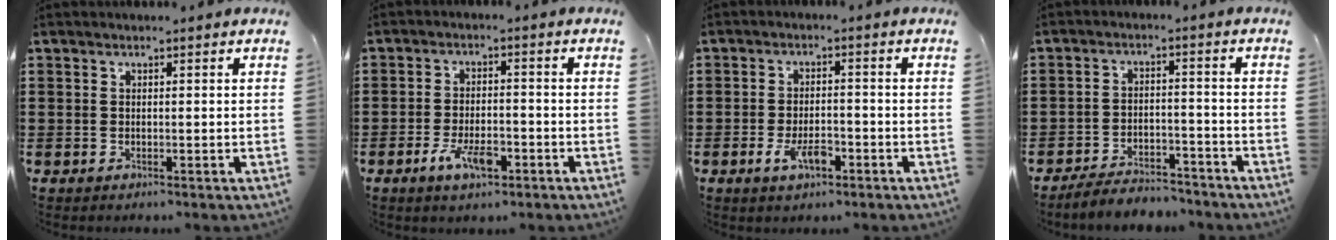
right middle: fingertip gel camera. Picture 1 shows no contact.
{"total": 5.4, "force": [-2.9, 2.1, 4.1], "torque": [-0.085, 0.003, -0.056]}
{"total": 4.5, "force": [-2.1, 1.8, 3.5], "torque": [-0.071, 0.001, -0.041]}
{"total": 4.6, "force": [-4.5, 0.7, 0.6], "torque": [-0.011, 0.009, -0.092]}